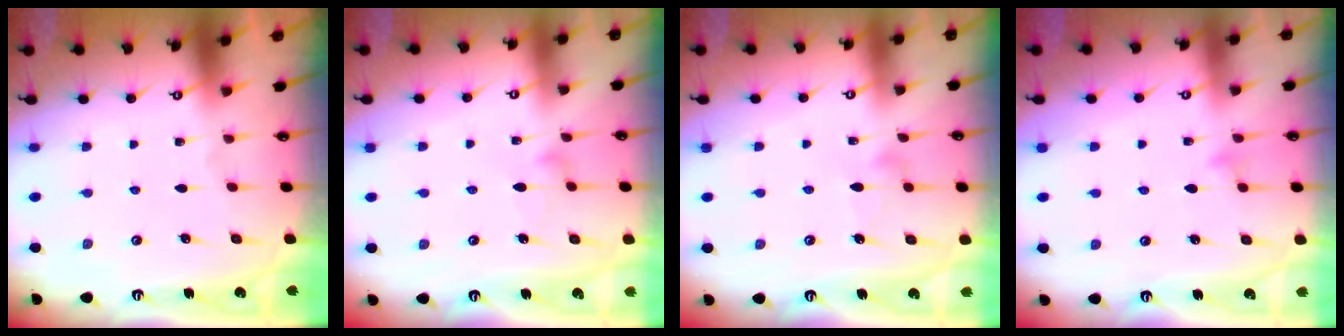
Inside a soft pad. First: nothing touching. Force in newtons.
{"total": 7.8, "press": 7.8, "slide": 0.5}
{"total": 6.6, "press": 6.6, "slide": 0.3}
{"total": 4.9, "press": 4.9, "slide": 0.6}